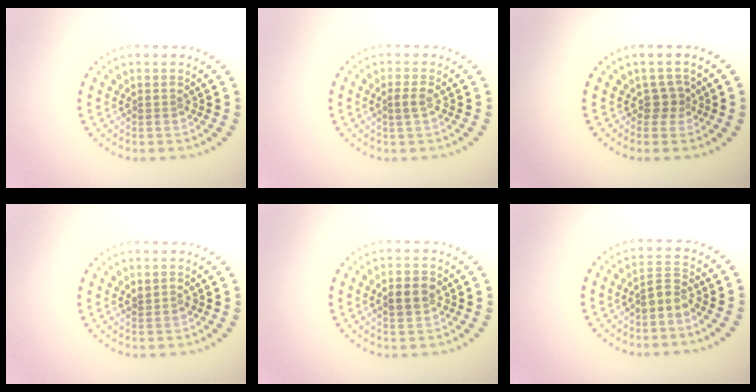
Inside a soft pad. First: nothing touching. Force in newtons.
{"total": 1.1, "press": 1.0, "slide": 0.4}
{"total": 1.7, "press": 1.2, "slide": 1.2}
{"total": 0.6, "press": 0.6, "slide": 0.2}
{"total": 2.3, "press": 2.2, "slide": 0.2}
{"total": 1.9, "press": 1.6, "slide": 1.1}